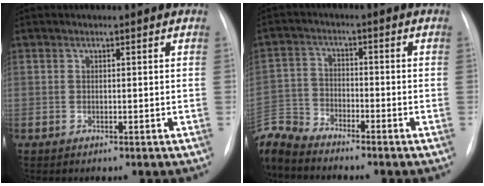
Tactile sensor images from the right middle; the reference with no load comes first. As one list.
[{"total": 7.9, "force": [-7.8, 1.2, 0.7], "torque": [-0.025, 0.003, -0.157]}]